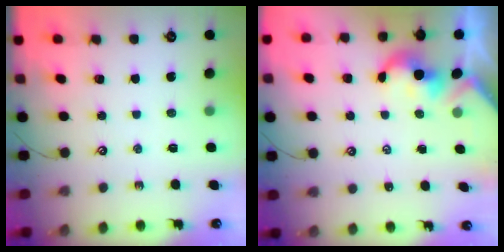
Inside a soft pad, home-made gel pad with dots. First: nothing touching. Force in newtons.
{"total": 2.2, "press": 2.2, "slide": 0.4}